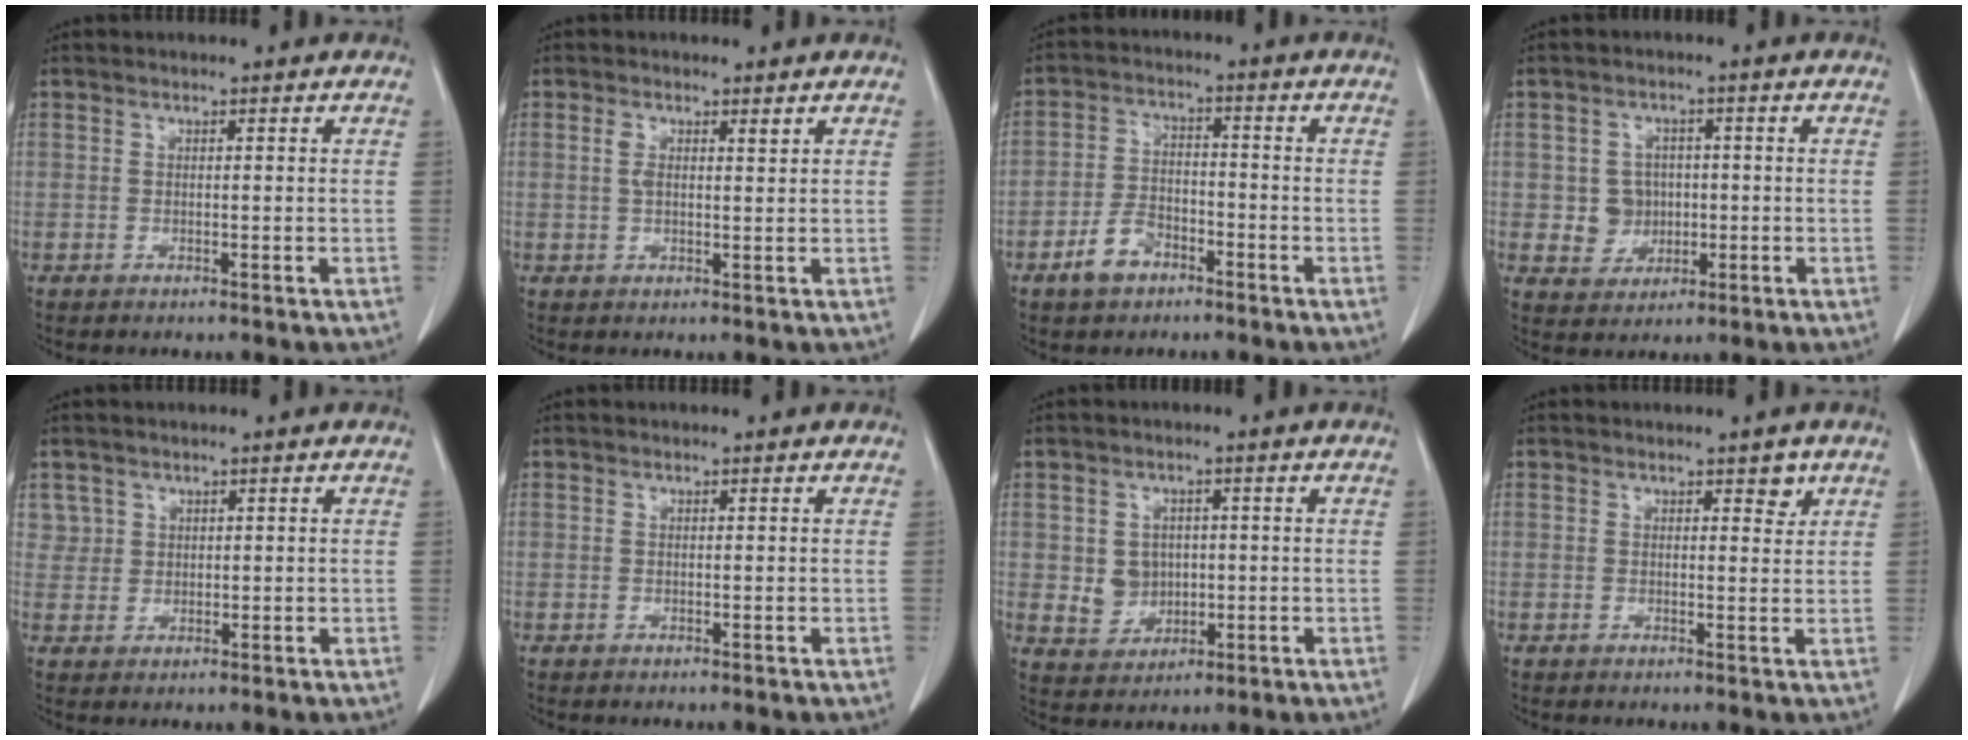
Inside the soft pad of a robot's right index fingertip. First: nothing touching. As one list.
[{"total": 2.8, "force": [1.3, 1.1, 2.2], "torque": [-0.046, 0.005, 0.026]}, {"total": 6.0, "force": [-3.5, 3.7, 3.3], "torque": [-0.072, 0.010, -0.060]}, {"total": 5.0, "force": [0.1, 4.7, 1.7], "torque": [-0.025, 0.009, 0.010]}, {"total": 3.0, "force": [1.6, 2.5, -0.2], "torque": [0.020, 0.002, 0.026]}, {"total": 0.0}, {"total": 5.3, "force": [0.3, 4.7, 2.5], "torque": [-0.040, 0.006, 0.019]}, {"total": 2.5, "force": [1.6, 1.1, 1.6], "torque": [-0.017, -0.006, 0.023]}]